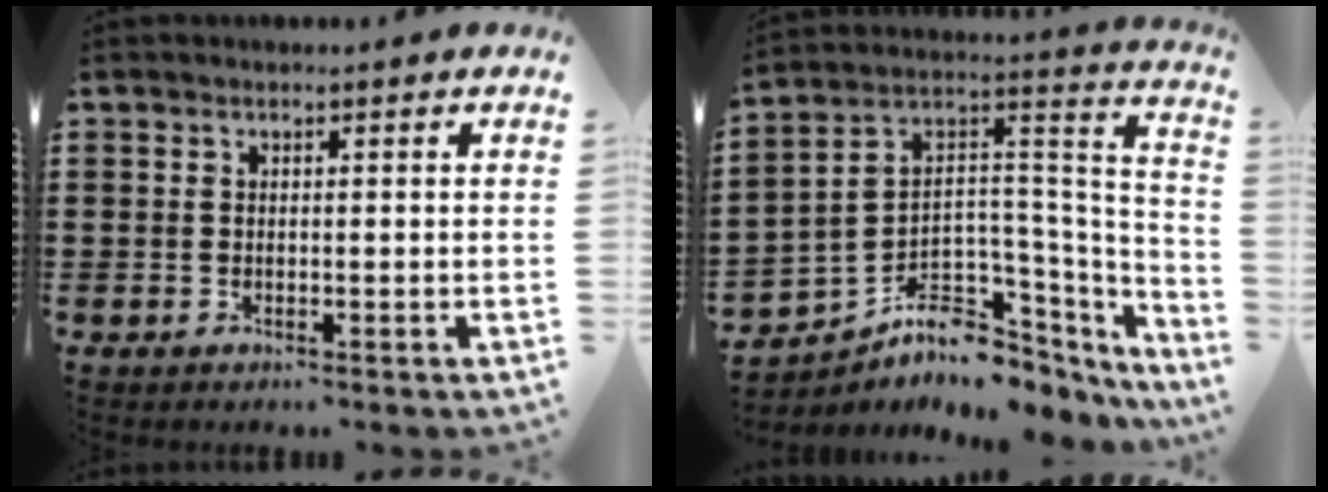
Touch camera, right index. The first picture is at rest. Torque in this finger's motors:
{"motor_torque": [-0.02, -0.05, -0.24, -0.21]}